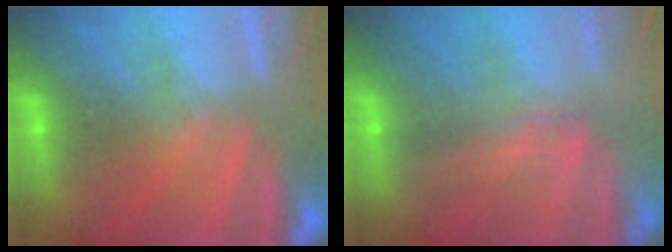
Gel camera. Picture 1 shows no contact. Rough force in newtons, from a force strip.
{"total": 2.4}